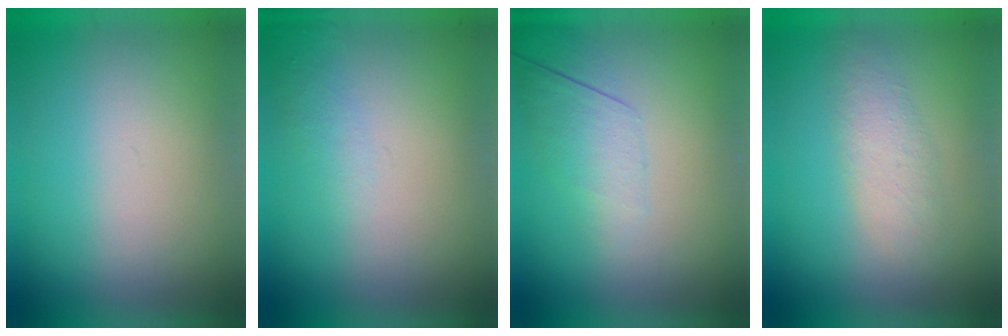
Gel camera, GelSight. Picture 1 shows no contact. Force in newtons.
{"total": 1.3}
{"total": 2.2}
{"total": 1.8}